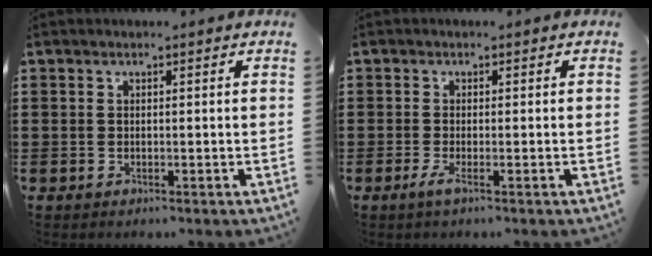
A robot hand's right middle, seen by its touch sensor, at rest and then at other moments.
{"total": 1.6, "force": [-0.5, 0.1, 1.5], "torque": [-0.035, -0.007, -0.011]}